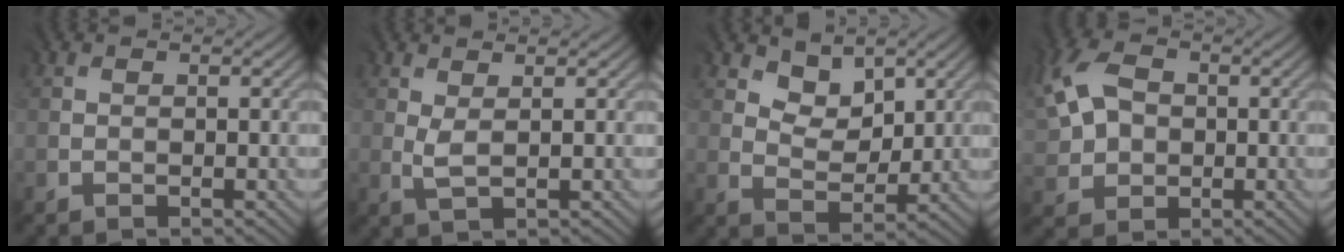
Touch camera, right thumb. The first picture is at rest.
{"total": 1.3, "force": [0.6, 0.3, 1.1], "torque": [-0.035, -0.002, 0.016]}
{"total": 4.9, "force": [3.6, 2.7, 1.9], "torque": [-0.035, -0.013, 0.058]}
{"total": 8.9, "force": [2.0, 6.5, 5.8], "torque": [-0.163, 0.016, 0.031]}